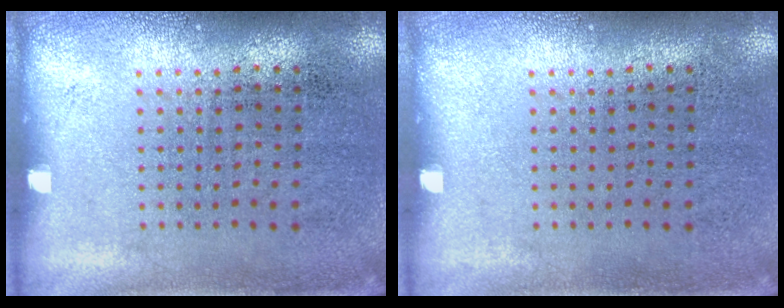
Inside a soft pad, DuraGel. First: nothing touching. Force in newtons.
{"total": 0.0}